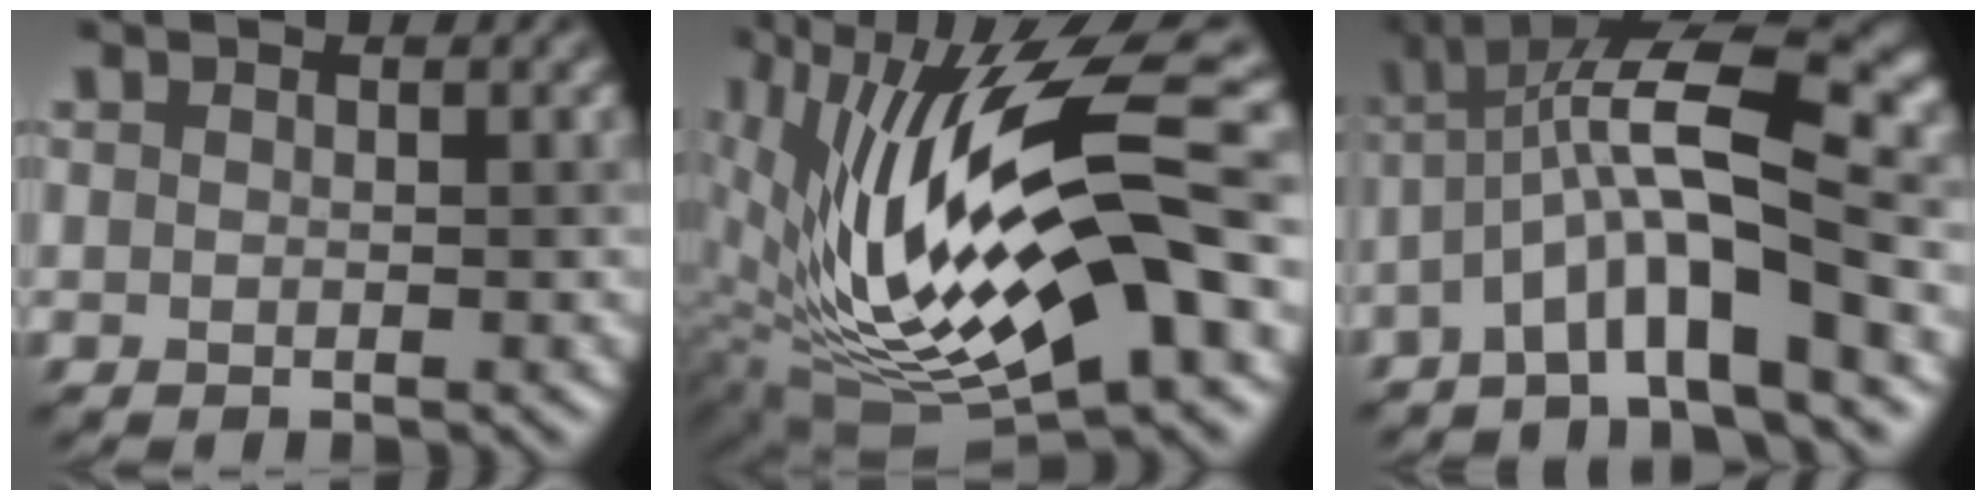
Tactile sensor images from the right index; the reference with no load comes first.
{"total": 17.1, "force": [1.8, 6.5, 15.7], "torque": [-0.299, 0.005, 0.035]}
{"total": 9.2, "force": [-2.2, 2.0, 8.7], "torque": [-0.149, 0.026, -0.046]}